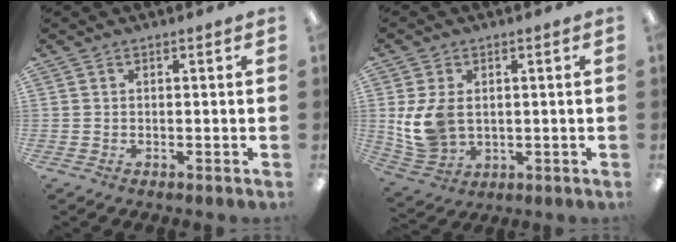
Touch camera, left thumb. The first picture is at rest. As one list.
[{"total": 10.0, "force": [0.9, 7.4, 6.7], "torque": [-0.152, 0.004, 0.021]}]